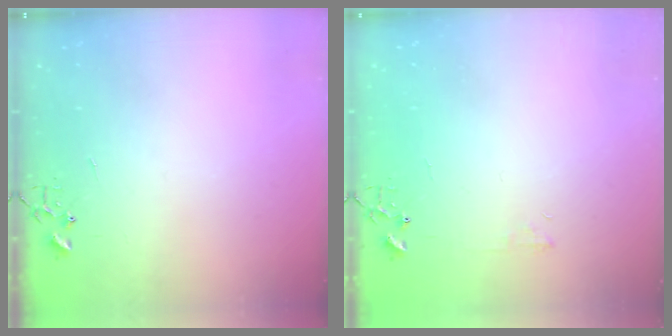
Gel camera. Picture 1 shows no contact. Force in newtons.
{"total": 4.8, "press": 4.7, "slide": 0.7}